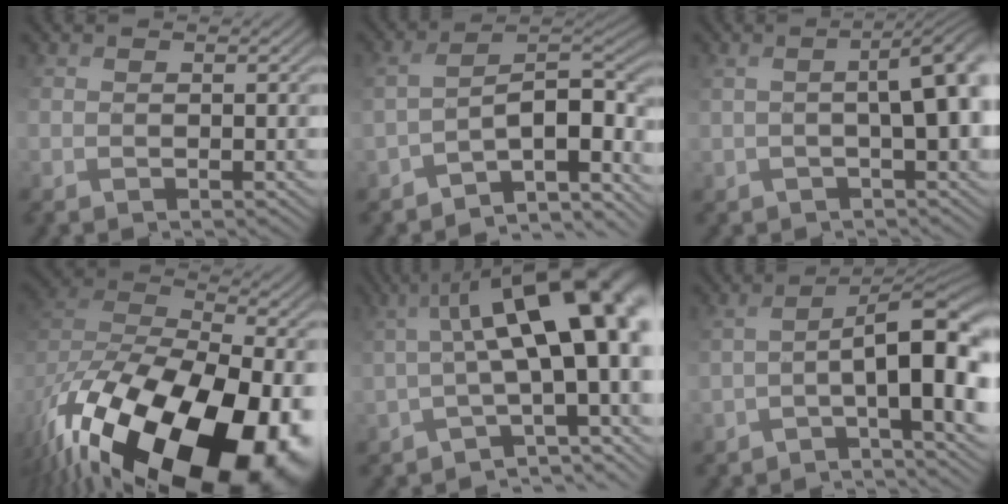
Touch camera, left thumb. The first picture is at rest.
{"total": 9.7, "force": [-7.3, 2.8, 5.7], "torque": [-0.084, 0.019, -0.108]}
{"total": 5.0, "force": [0.2, 1.4, 4.8], "torque": [-0.043, 0.011, 0.007]}
{"total": 20.0, "force": [-10.5, 10.9, 13.1], "torque": [-0.265, -0.048, -0.136]}
{"total": 13.9, "force": [0.0, 4.6, 13.2], "torque": [-0.158, 0.032, 0.015]}
{"total": 10.0, "force": [-2.4, 2.5, 9.3], "torque": [-0.130, 0.013, -0.026]}